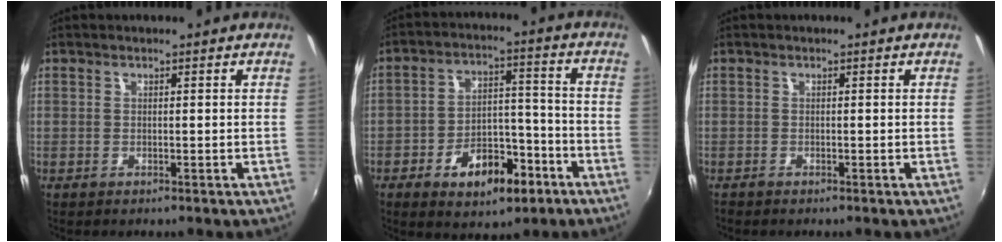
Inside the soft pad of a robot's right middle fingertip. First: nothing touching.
{"total": 11.7, "force": [-6.4, 6.4, 7.4], "torque": [-0.132, 0.023, -0.087]}
{"total": 0.5, "force": [-0.5, 0.1, 0.1], "torque": [-0.002, -0.004, -0.011]}